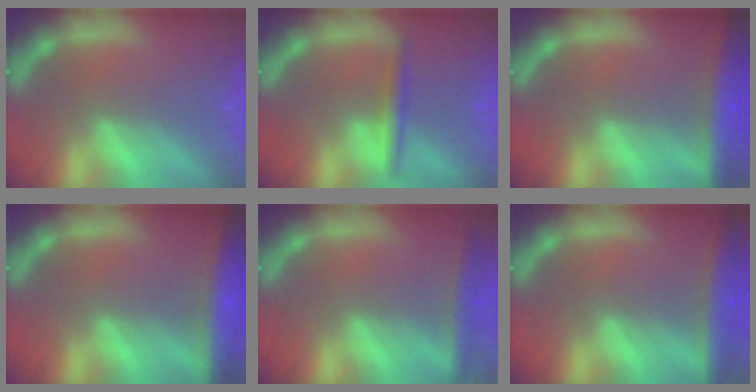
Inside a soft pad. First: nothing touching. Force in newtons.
{"total": 2.4}
{"total": 8.6}
{"total": 10.0}
{"total": 3.5}
{"total": 6.0}